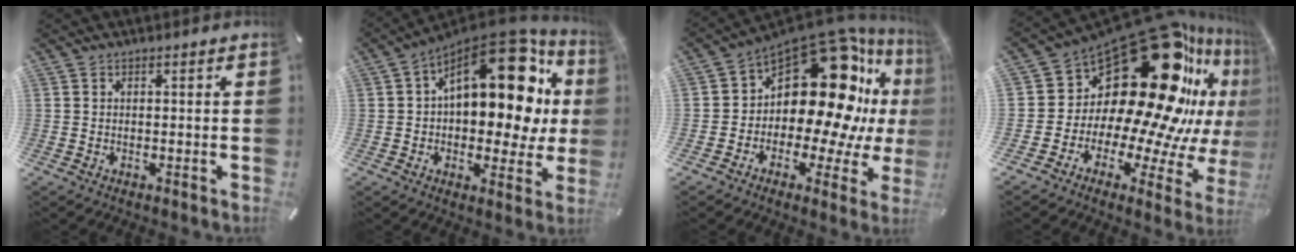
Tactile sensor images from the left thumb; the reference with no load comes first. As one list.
[{"total": 22.5, "force": [7.9, 12.4, 17.0], "torque": [-0.216, -0.060, 0.135]}, {"total": 20.9, "force": [8.4, 11.6, 15.2], "torque": [-0.233, -0.099, 0.142]}, {"total": 32.3, "force": [13.9, 18.1, 22.8], "torque": [-0.339, -0.160, 0.273]}]